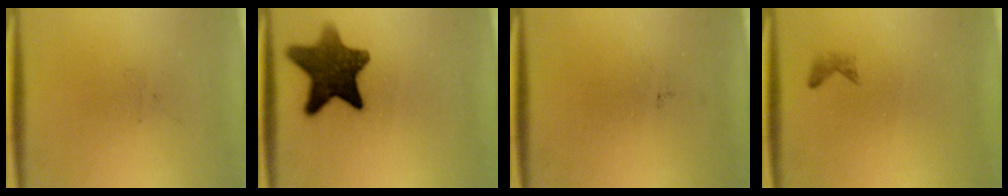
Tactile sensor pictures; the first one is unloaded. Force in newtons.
{"total": 11.5}
{"total": 0.0}
{"total": 0.7}